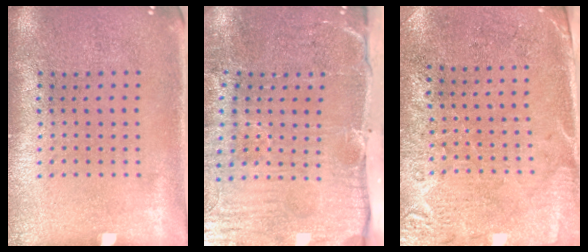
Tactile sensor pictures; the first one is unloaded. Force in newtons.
{"total": 5.4, "press": 4.4, "slide": 3.1}
{"total": 2.7, "press": 2.4, "slide": 1.4}